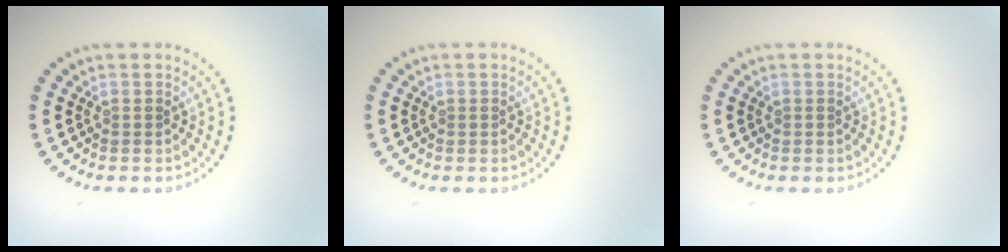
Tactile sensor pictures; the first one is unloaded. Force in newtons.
{"total": 0.0}
{"total": 0.0}